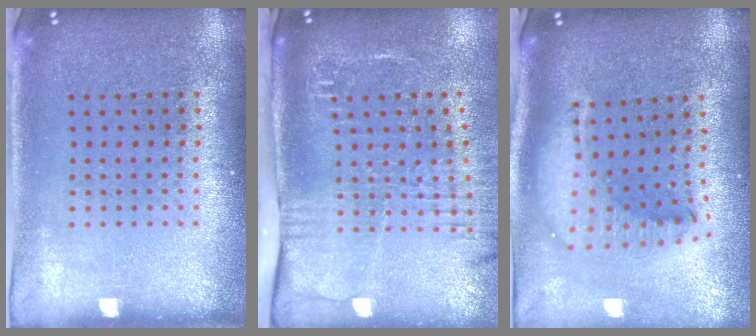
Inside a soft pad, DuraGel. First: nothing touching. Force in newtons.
{"total": 2.7, "press": 2.1, "slide": 1.7}
{"total": 2.1, "press": 1.6, "slide": 1.3}